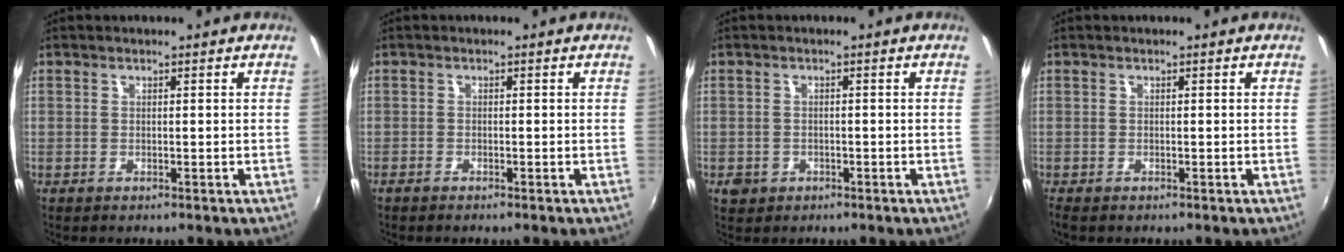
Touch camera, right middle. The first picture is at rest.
{"total": 1.1, "force": [-1.0, 0.3, 0.4], "torque": [-0.013, -0.003, -0.022]}
{"total": 2.8, "force": [-1.2, 2.4, 0.8], "torque": [-0.021, -0.001, -0.016]}
{"total": 0.9, "force": [-0.6, 0.3, 0.5], "torque": [-0.012, -0.003, -0.011]}